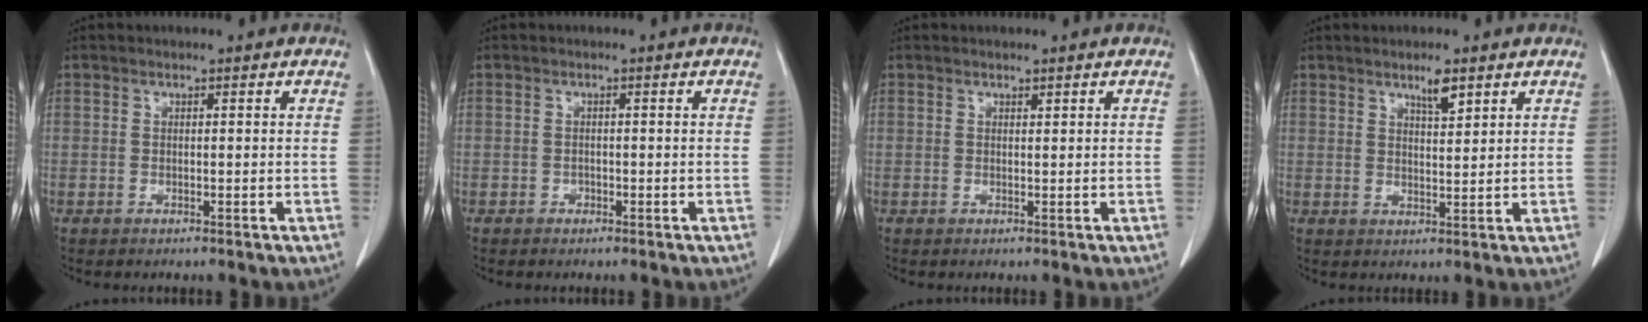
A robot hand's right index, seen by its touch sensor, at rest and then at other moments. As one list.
[{"total": 0.6, "force": [-0.4, 0.4, 0.2], "torque": [-0.004, 0.001, -0.008]}, {"total": 0.0}, {"total": 3.3, "force": [2.3, 0.6, 2.3], "torque": [-0.042, -0.002, 0.040]}]